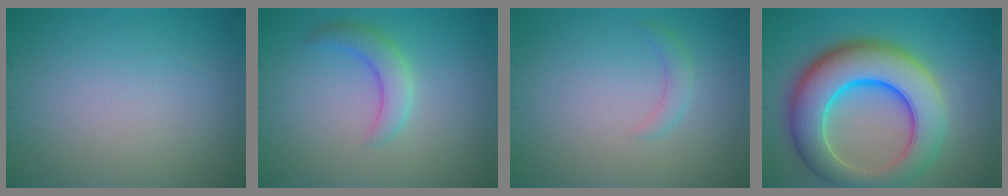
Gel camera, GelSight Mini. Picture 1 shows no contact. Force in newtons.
{"total": 2.9, "press": 2.9, "slide": 0.2}
{"total": 1.3, "press": 1.3, "slide": 0.0}
{"total": 11.5, "press": 11.5, "slide": 0.3}